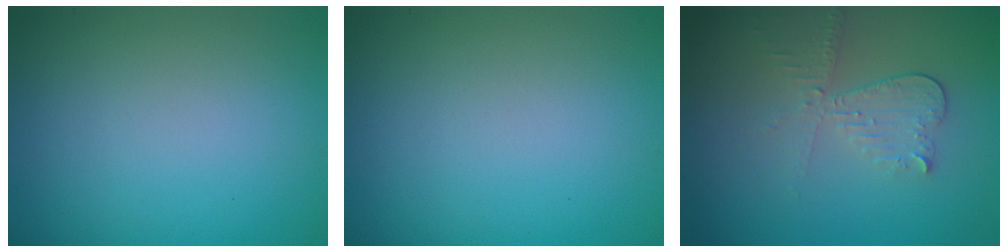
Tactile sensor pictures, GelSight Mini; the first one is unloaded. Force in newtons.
{"total": 0.0}
{"total": 3.0, "press": 2.6, "slide": 1.5}